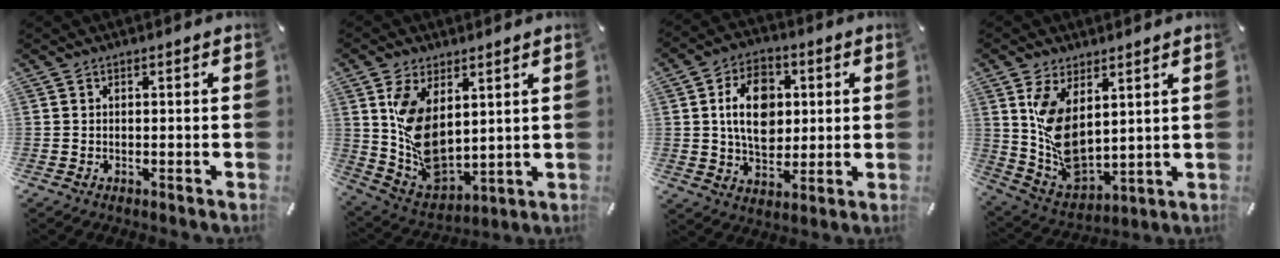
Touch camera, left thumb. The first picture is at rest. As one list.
[{"total": 12.2, "force": [4.0, 7.7, 8.5], "torque": [-0.173, -0.023, 0.084]}, {"total": 12.8, "force": [1.8, 9.6, 8.4], "torque": [-0.143, 0.011, 0.031]}, {"total": 11.5, "force": [4.4, 6.8, 8.2], "torque": [-0.175, -0.032, 0.087]}]